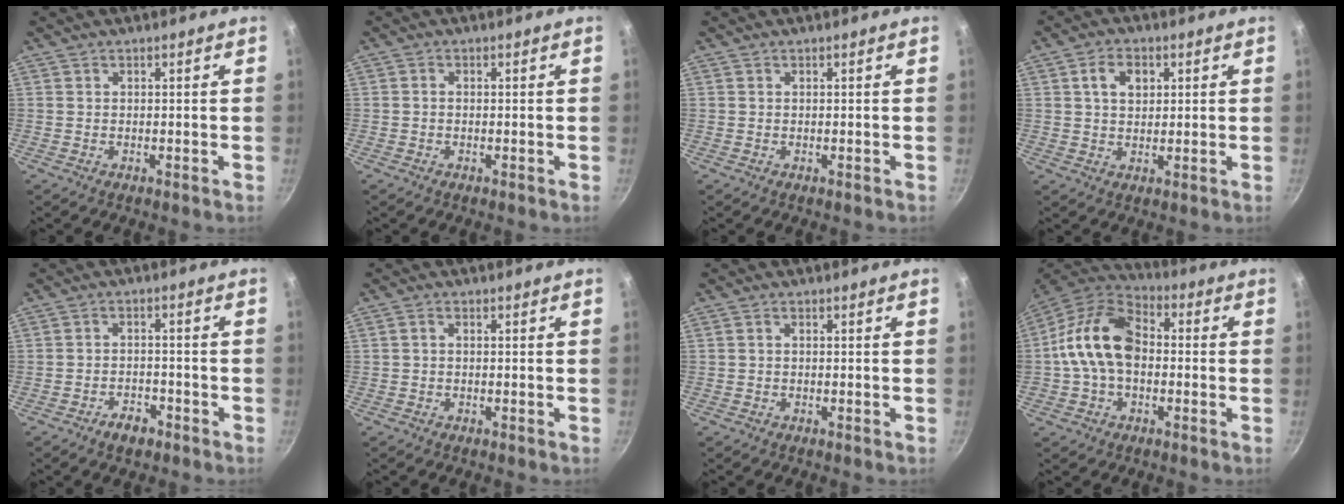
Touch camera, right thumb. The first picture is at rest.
{"total": 0.7, "force": [-0.2, 0.5, 0.4], "torque": [-0.007, 0.005, -0.004]}
{"total": 0.0}
{"total": 5.2, "force": [1.6, 3.7, 3.4], "torque": [-0.042, 0.001, 0.027]}
{"total": 4.0, "force": [-2.8, 2.2, 1.9], "torque": [-0.022, 0.024, -0.043]}
{"total": 1.2, "force": [-0.1, 0.8, 0.9], "torque": [-0.023, 0.008, -0.003]}
{"total": 0.7, "force": [-0.1, 0.4, 0.6], "torque": [-0.015, 0.006, -0.001]}
{"total": 14.9, "force": [-0.3, 10.1, 11.0], "torque": [-0.175, 0.038, -0.022]}